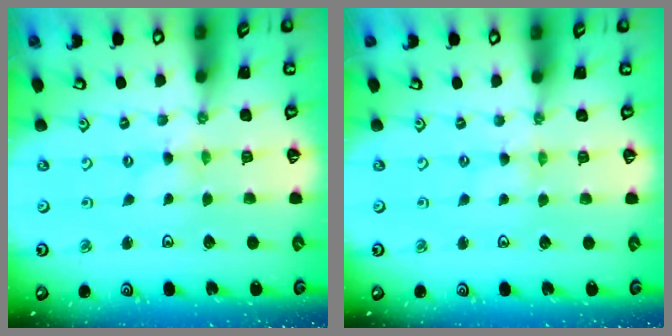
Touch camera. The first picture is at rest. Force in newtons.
{"total": 0.8, "press": 0.8, "slide": 0.2}